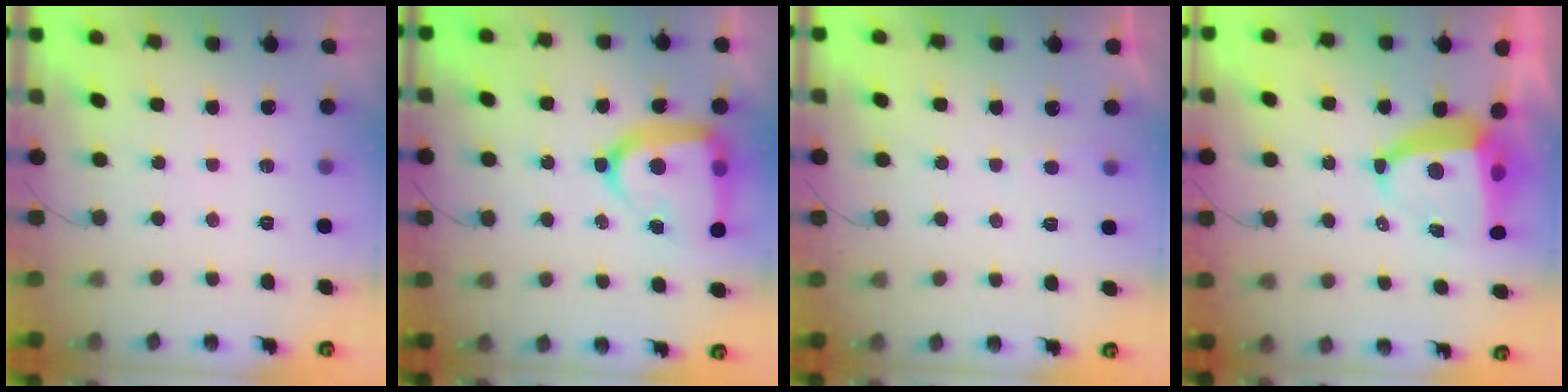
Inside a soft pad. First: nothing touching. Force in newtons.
{"total": 18.4, "press": 18.4, "slide": 1.7}
{"total": 2.5, "press": 2.5, "slide": 0.3}
{"total": 10.1, "press": 10.1, "slide": 1.2}